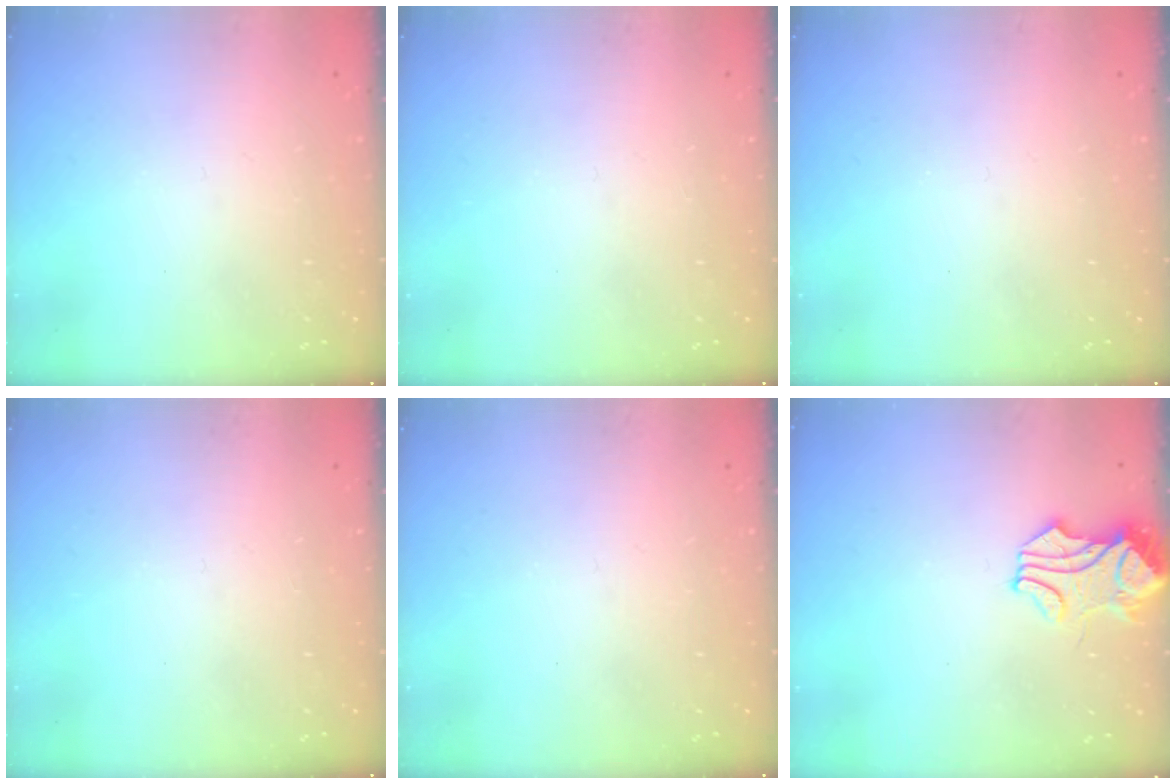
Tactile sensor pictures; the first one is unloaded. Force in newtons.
{"total": 0.0}
{"total": 0.0}
{"total": 0.0}
{"total": 0.0}
{"total": 1.8, "press": 1.7, "slide": 0.7}